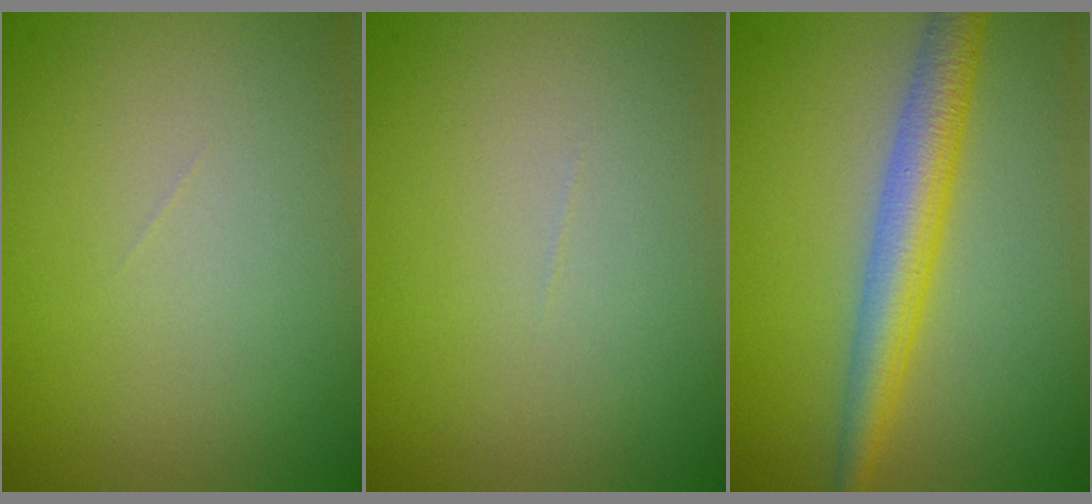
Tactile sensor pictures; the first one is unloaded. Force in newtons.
{"total": 0.0}
{"total": 4.6, "press": 4.6, "slide": 0.0}